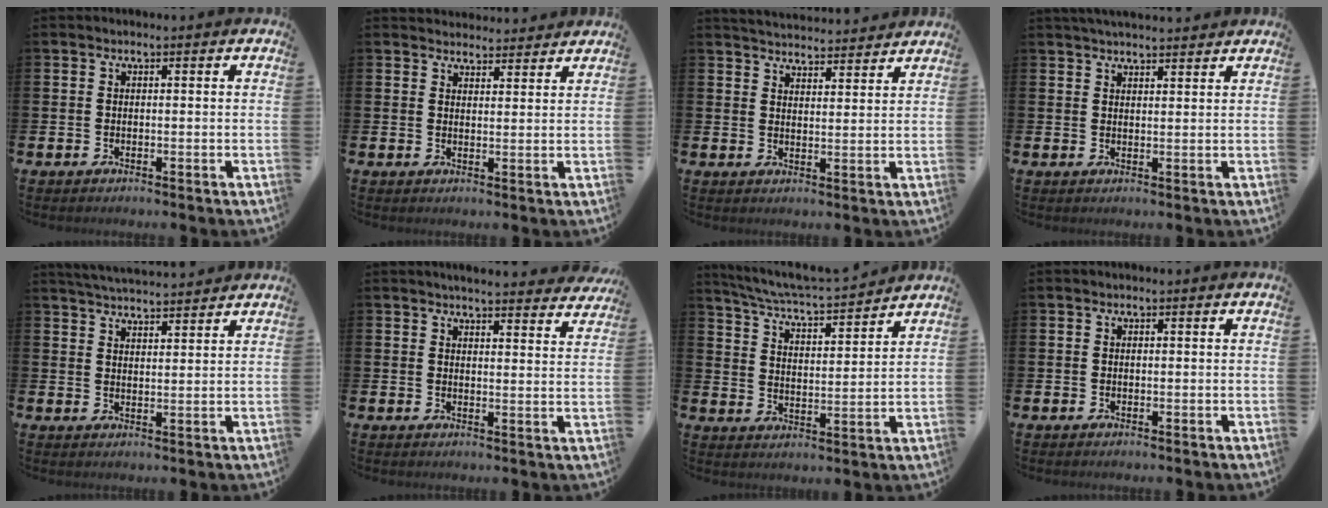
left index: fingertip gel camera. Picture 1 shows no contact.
{"total": 3.2, "force": [3.1, 0.8, -0.2], "torque": [0.006, -0.018, 0.056]}
{"total": 4.4, "force": [4.4, 0.3, -0.1], "torque": [-0.010, -0.030, 0.079]}
{"total": 3.0, "force": [3.0, 0.2, 0.4], "torque": [-0.014, -0.010, 0.055]}
{"total": 4.4, "force": [4.4, 0.1, 0.2], "torque": [-0.015, -0.023, 0.079]}
{"total": 4.0, "force": [4.0, 0.1, 0.5], "torque": [-0.008, -0.028, 0.069]}
{"total": 5.9, "force": [5.7, 0.1, 1.5], "torque": [-0.058, -0.046, 0.096]}
{"total": 0.0}